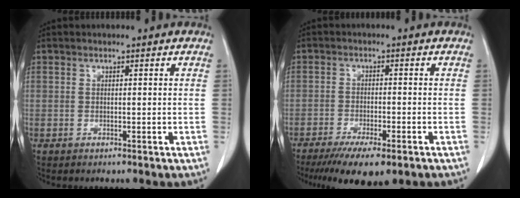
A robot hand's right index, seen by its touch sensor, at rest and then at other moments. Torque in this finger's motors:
{"motor_torque": [0.59, -0.68, 0.35, 0.06]}